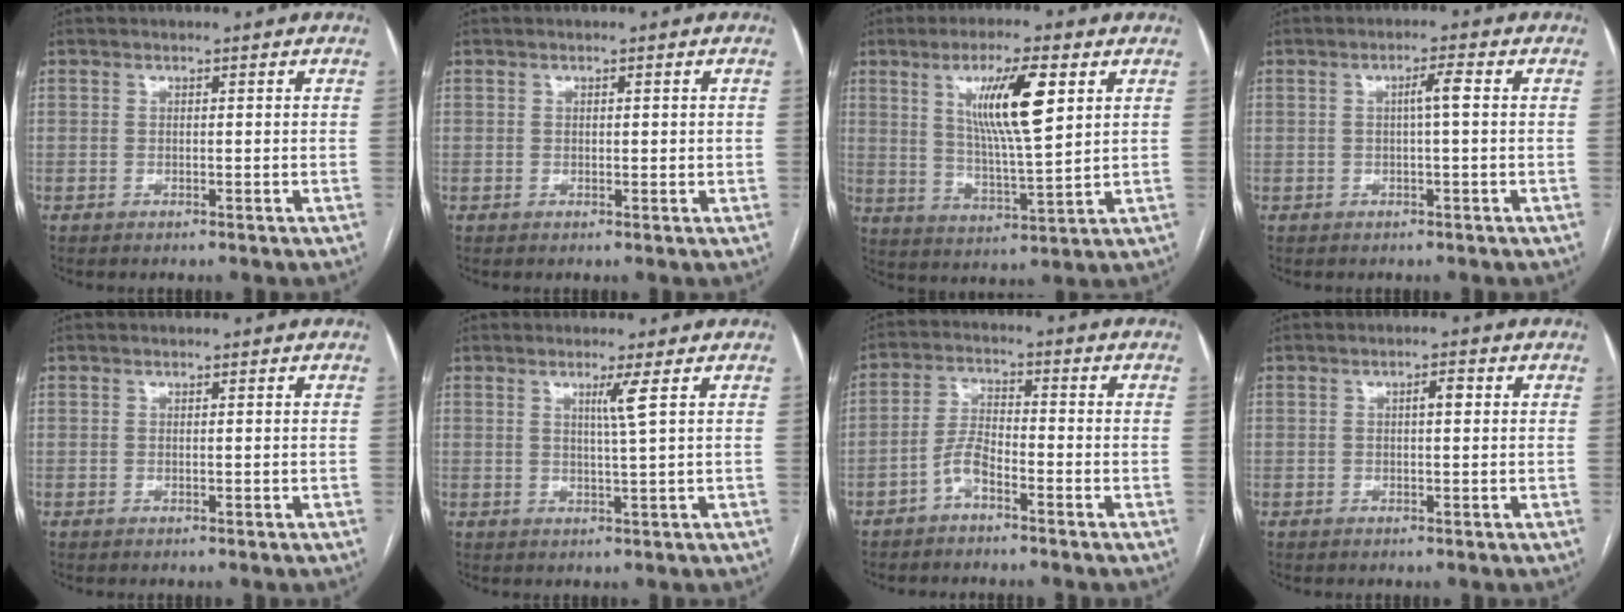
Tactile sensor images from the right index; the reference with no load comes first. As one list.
[{"total": 0.8, "force": [0.2, 0.4, 0.6], "torque": [-0.007, 0.000, 0.004]}, {"total": 11.4, "force": [4.3, 1.2, 10.5], "torque": [-0.187, -0.002, 0.079]}, {"total": 2.4, "force": [0.2, -0.1, 2.4], "torque": [-0.039, 0.006, 0.004]}, {"total": 0.0}, {"total": 2.4, "force": [1.0, -1.0, 1.9], "torque": [-0.036, -0.006, 0.023]}, {"total": 4.2, "force": [-2.7, 1.0, 3.0], "torque": [-0.065, 0.009, -0.056]}, {"total": 1.7, "force": [0.4, 0.5, 1.6], "torque": [-0.022, 0.007, 0.006]}]